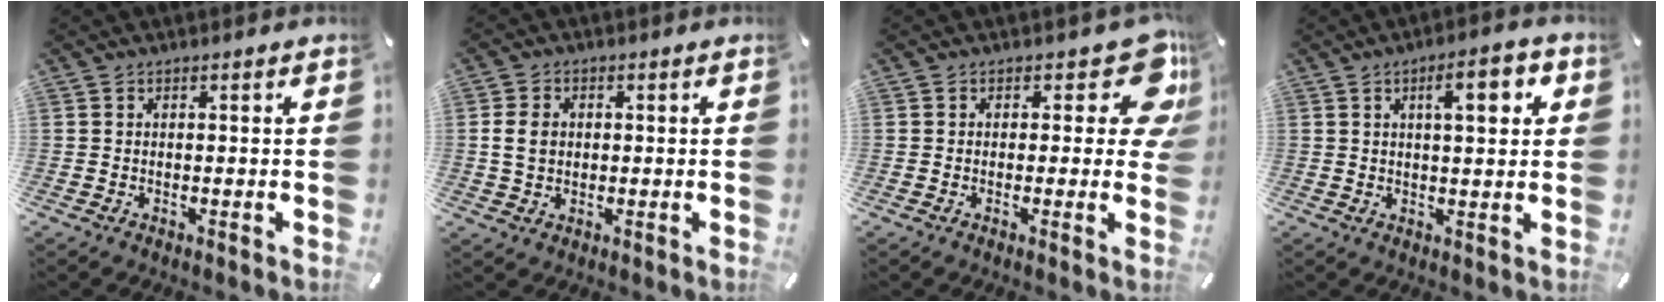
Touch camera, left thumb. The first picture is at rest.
{"total": 4.8, "force": [0.3, 3.8, 2.8], "torque": [-0.070, 0.005, 0.001]}
{"total": 10.9, "force": [4.4, 5.3, 8.4], "torque": [-0.087, -0.029, 0.075]}
{"total": 7.8, "force": [3.0, 2.6, 6.7], "torque": [-0.098, -0.006, 0.042]}